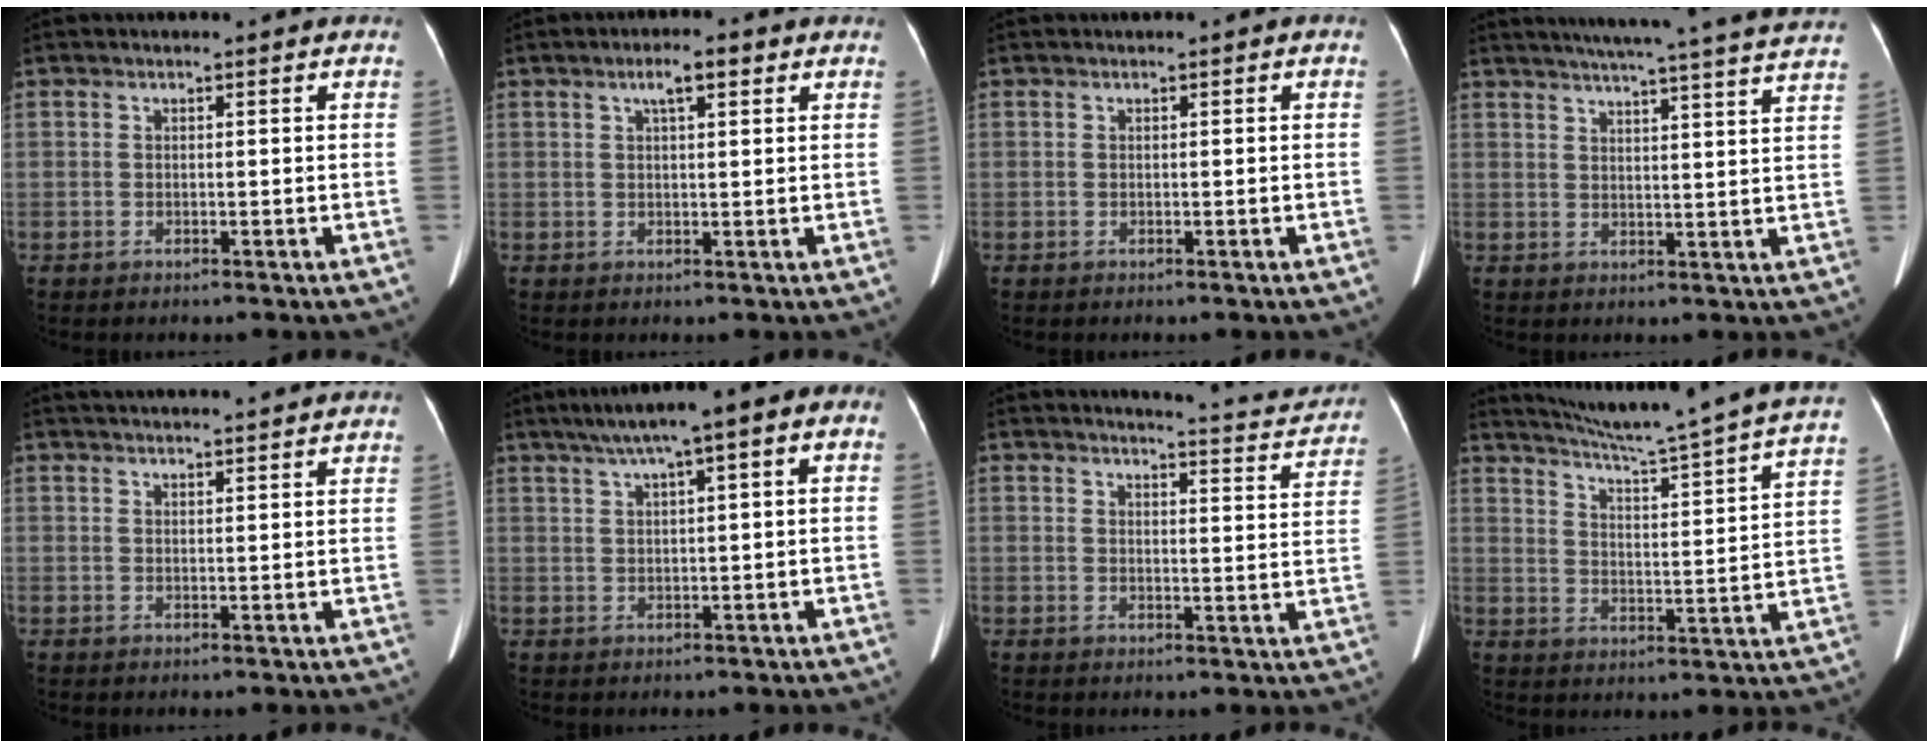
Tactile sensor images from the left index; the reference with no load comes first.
{"total": 3.4, "force": [1.7, 0.8, 2.8], "torque": [-0.053, 0.007, 0.027]}
{"total": 0.0}
{"total": 22.1, "force": [20.0, -1.2, 9.3], "torque": [-0.146, -0.023, 0.244]}
{"total": 10.9, "force": [10.3, 0.1, 3.7], "torque": [-0.058, 0.023, 0.131]}
{"total": 10.0, "force": [4.3, 1.7, 8.9], "torque": [-0.138, 0.044, 0.057]}
{"total": 9.3, "force": [9.2, 0.1, 1.2], "torque": [-0.019, -0.030, 0.097]}
{"total": 22.8, "force": [20.2, -1.9, 10.3], "torque": [-0.170, -0.053, 0.265]}